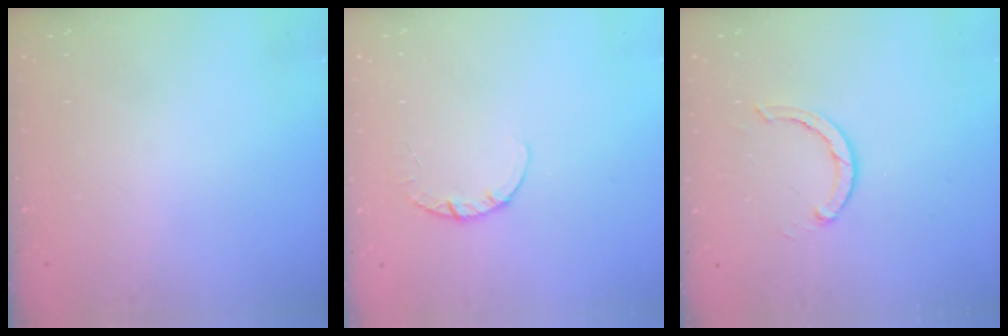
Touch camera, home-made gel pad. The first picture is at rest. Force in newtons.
{"total": 2.7, "press": 2.7, "slide": 0.4}
{"total": 2.9, "press": 2.8, "slide": 0.5}